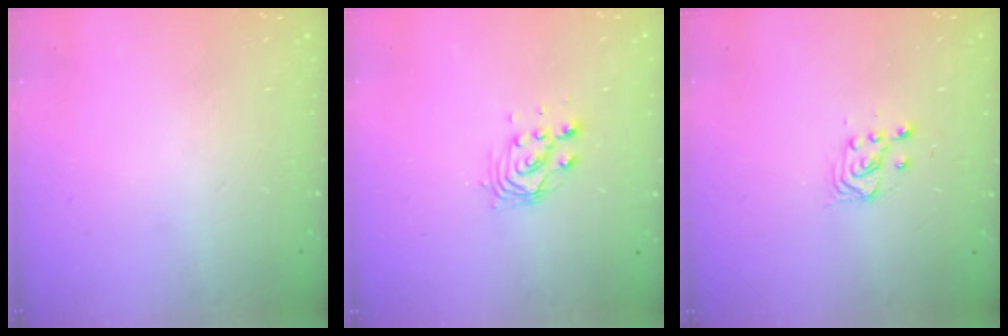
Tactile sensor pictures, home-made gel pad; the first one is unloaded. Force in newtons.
{"total": 5.0, "press": 5.0, "slide": 0.2}
{"total": 3.3, "press": 3.1, "slide": 1.1}